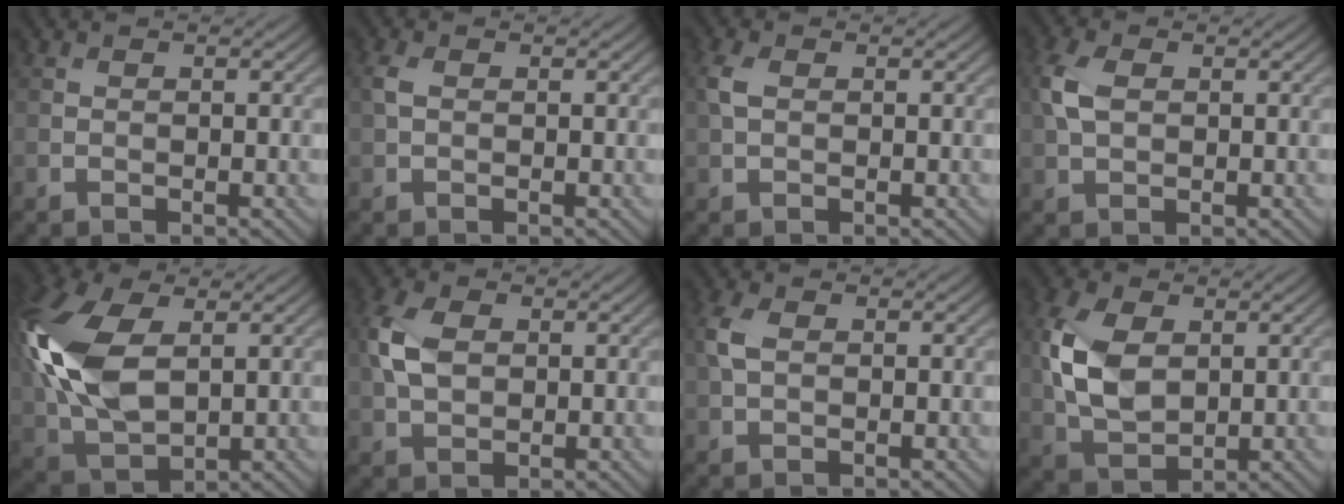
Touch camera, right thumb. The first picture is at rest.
{"total": 1.6, "force": [0.3, 1.0, 1.2], "torque": [-0.035, 0.005, 0.004]}
{"total": 2.2, "force": [0.5, 1.4, 1.7], "torque": [-0.048, 0.005, 0.008]}
{"total": 4.3, "force": [0.8, 2.7, 3.2], "torque": [-0.088, 0.008, 0.014]}
{"total": 15.2, "force": [2.4, 9.0, 12.1], "torque": [-0.325, 0.006, 0.047]}
{"total": 5.6, "force": [1.0, 3.8, 4.1], "torque": [-0.105, 0.010, 0.016]}
{"total": 3.0, "force": [0.6, 1.9, 2.3], "torque": [-0.063, 0.007, 0.009]}
{"total": 9.2, "force": [1.5, 5.9, 7.0], "torque": [-0.178, 0.005, 0.028]}